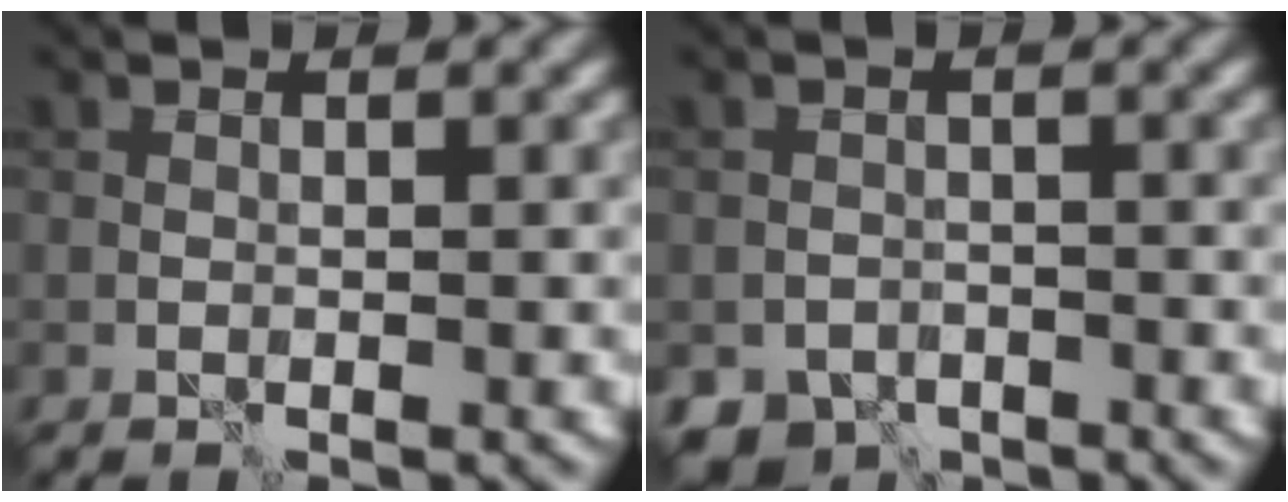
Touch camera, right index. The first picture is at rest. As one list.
[{"total": 3.9, "force": [-3.0, 2.3, 0.9], "torque": [-0.005, -0.005, -0.052]}]